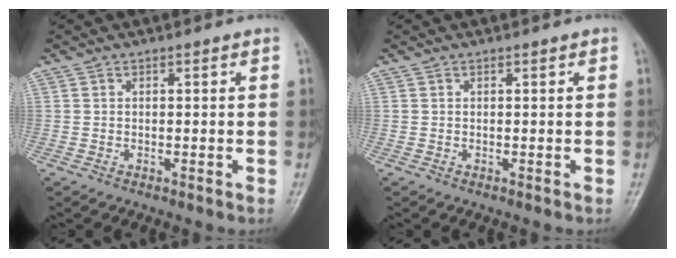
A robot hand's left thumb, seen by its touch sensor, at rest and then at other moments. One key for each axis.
{"total": 0.0}